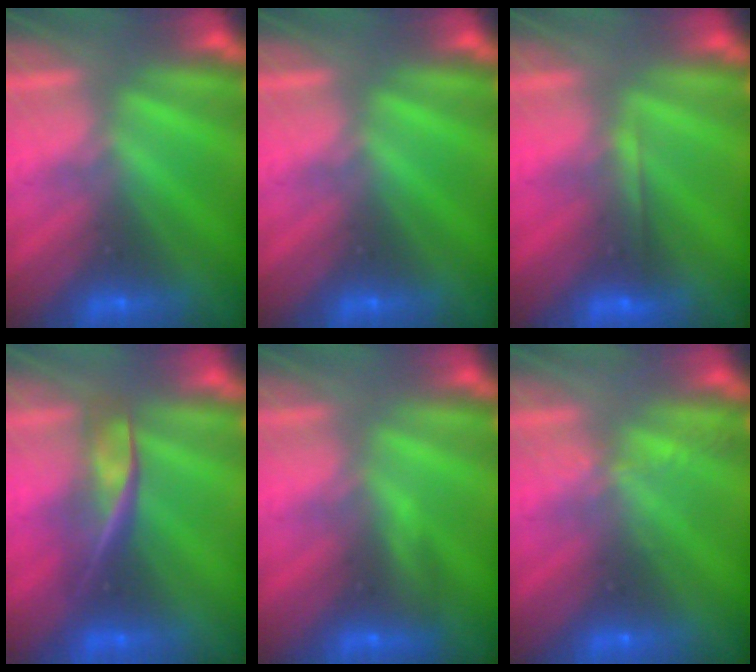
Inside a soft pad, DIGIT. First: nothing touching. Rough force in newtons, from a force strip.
{"total": 0.0}
{"total": 1.8}
{"total": 2.3}
{"total": 3.1}
{"total": 2.2}